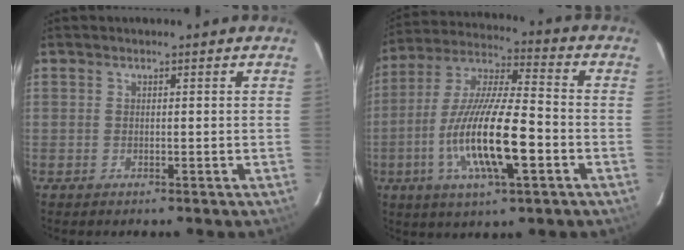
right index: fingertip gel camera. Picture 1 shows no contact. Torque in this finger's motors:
{"motor_torque": [0.80, -0.38, 1.05, 0.21]}